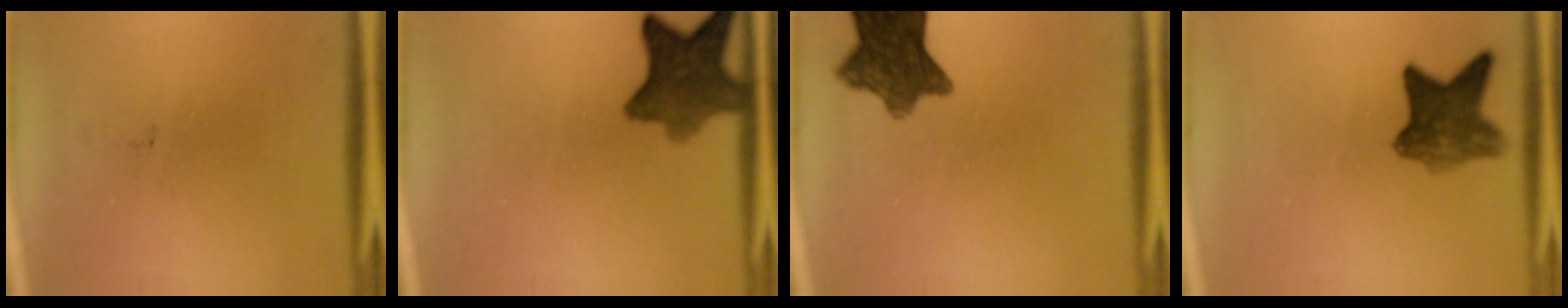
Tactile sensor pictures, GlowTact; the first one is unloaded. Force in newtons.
{"total": 8.6}
{"total": 10.0}
{"total": 7.1}